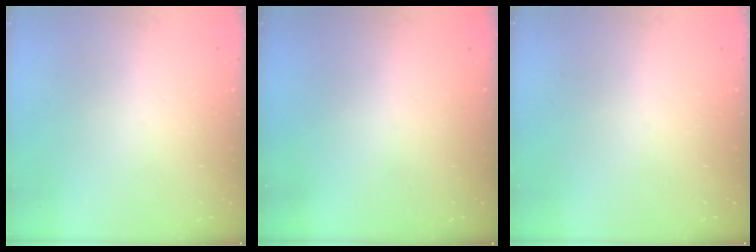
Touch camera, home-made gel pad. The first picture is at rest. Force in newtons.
{"total": 0.0}
{"total": 0.0}